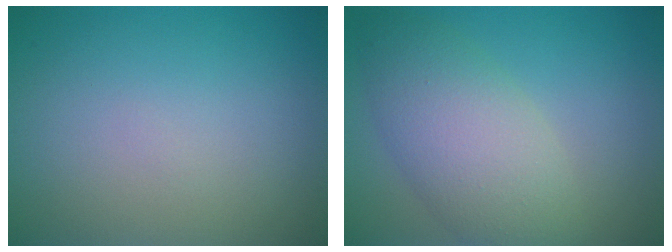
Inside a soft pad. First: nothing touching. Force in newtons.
{"total": 6.4, "press": 6.3, "slide": 0.5}